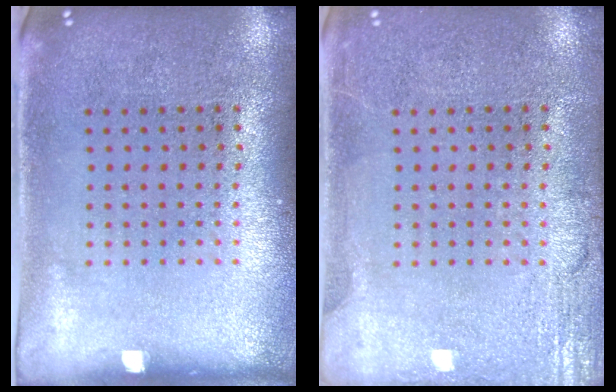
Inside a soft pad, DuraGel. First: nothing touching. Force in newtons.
{"total": 2.7, "press": 2.7, "slide": 0.3}